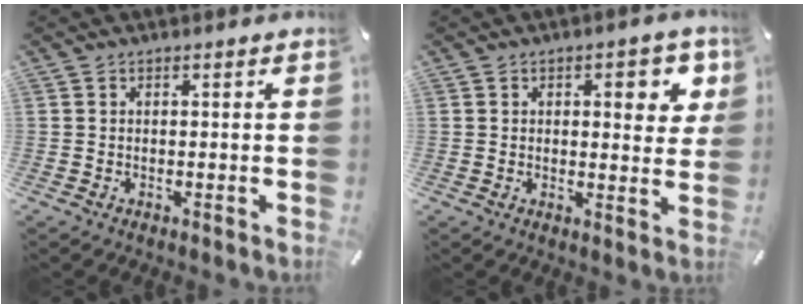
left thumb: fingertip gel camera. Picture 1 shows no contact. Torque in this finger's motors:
{"motor_torque": [1.37, 1.19, 0.57, -0.58, 0.07]}